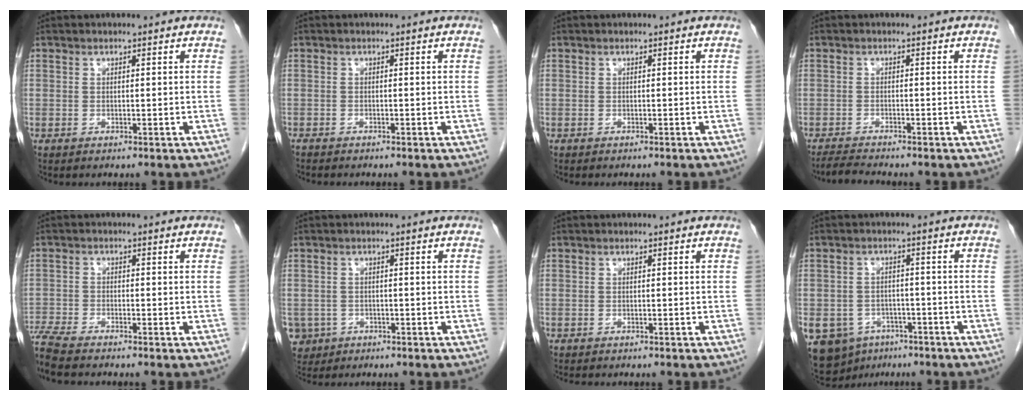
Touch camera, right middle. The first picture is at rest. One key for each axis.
{"total": 1.3, "fx": -1.2, "fy": 0.2, "fz": 0.5, "tx": -0.014, "ty": -0.002, "tz": -0.019}
{"total": 0.6, "fx": -0.5, "fy": 0.2, "fz": 0.3, "tx": -0.003, "ty": -0.001, "tz": -0.005}
{"total": 2.6, "fx": -2.4, "fy": -0.7, "fz": 0.5, "tx": -0.021, "ty": -0.017, "tz": -0.046}
{"total": 7.0, "fx": -6.4, "fy": 0.1, "fz": 2.8, "tx": -0.061, "ty": -0.017, "tz": -0.119}
{"total": 5.0, "fx": -2.4, "fy": 4.4, "fz": 0.7, "tx": -0.021, "ty": 0.004, "tz": -0.035}
{"total": 2.5, "fx": -2.1, "fy": 0.8, "fz": 1.0, "tx": -0.018, "ty": -0.005, "tz": -0.021}
{"total": 12.7, "fx": -6.7, "fy": 9.8, "fz": 4.7, "tx": -0.124, "ty": 0.001, "tz": -0.088}